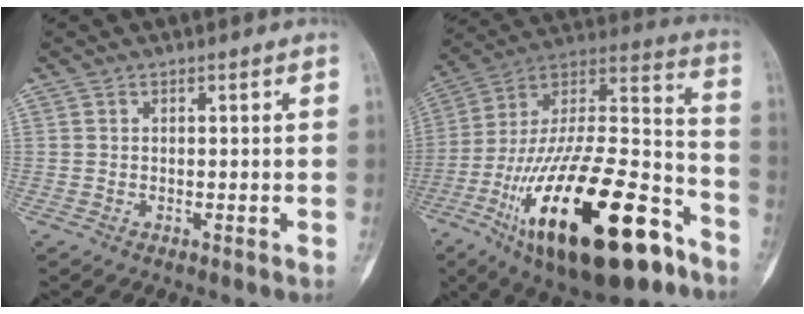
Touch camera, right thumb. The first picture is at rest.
{"total": 35.6, "force": [-17.2, 13.5, 28.1], "torque": [-0.485, 0.059, -0.280]}